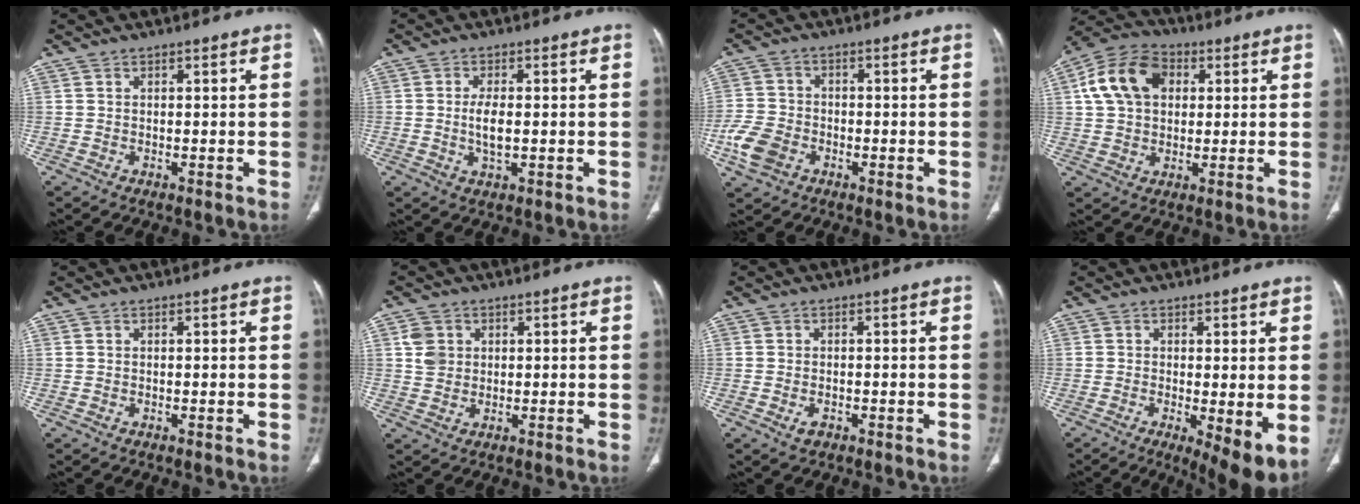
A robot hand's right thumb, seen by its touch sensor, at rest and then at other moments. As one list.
[{"total": 4.2, "force": [-0.2, 1.9, 3.8], "torque": [-0.073, -0.005, -0.003]}, {"total": 7.4, "force": [-2.9, 5.5, 3.9], "torque": [-0.078, 0.011, -0.056]}, {"total": 13.2, "force": [3.4, 9.4, 8.6], "torque": [-0.145, 0.017, 0.051]}, {"total": 0.0}, {"total": 4.0, "force": [1.1, 3.4, 1.8], "torque": [-0.021, 0.000, 0.024]}, {"total": 1.8, "force": [-0.8, 1.1, 1.1], "torque": [-0.021, 0.004, -0.009]}, {"total": 8.0, "force": [-1.6, 2.1, 7.5], "torque": [-0.116, -0.026, -0.021]}]